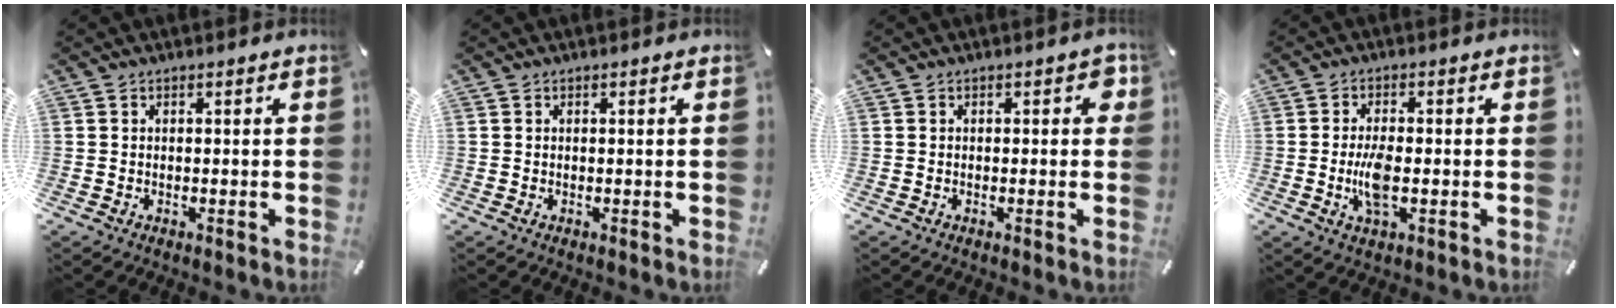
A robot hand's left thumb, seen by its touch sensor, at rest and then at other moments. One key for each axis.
{"total": 0.6, "fx": 0.1, "fy": -0.2, "fz": 0.5, "tx": -0.009, "ty": -0.002, "tz": 0.001}
{"total": 2.1, "fx": 0.3, "fy": 1.3, "fz": 1.6, "tx": -0.015, "ty": 0.003, "tz": 0.000}
{"total": 6.4, "fx": -1.1, "fy": 2.4, "fz": 5.8, "tx": -0.125, "ty": -0.006, "tz": -0.022}